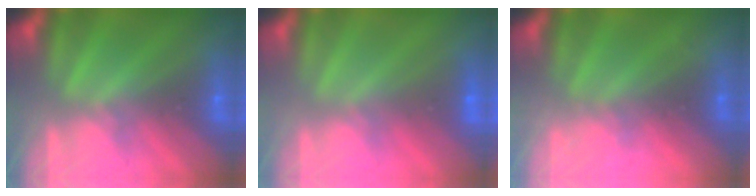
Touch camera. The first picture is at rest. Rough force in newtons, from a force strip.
{"total": 1.9}
{"total": 2.3}